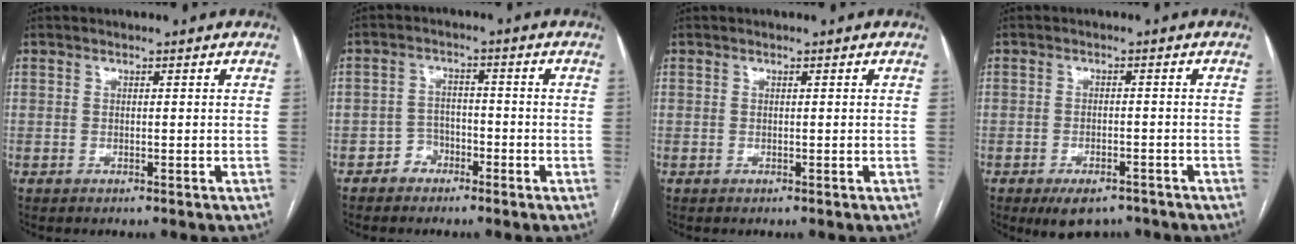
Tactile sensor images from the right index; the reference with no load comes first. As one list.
[{"total": 3.3, "force": [-2.1, 2.5, 0.6], "torque": [-0.006, 0.012, -0.042]}, {"total": 0.0}, {"total": 6.0, "force": [-4.4, 2.8, 3.0], "torque": [-0.045, -0.003, -0.063]}]